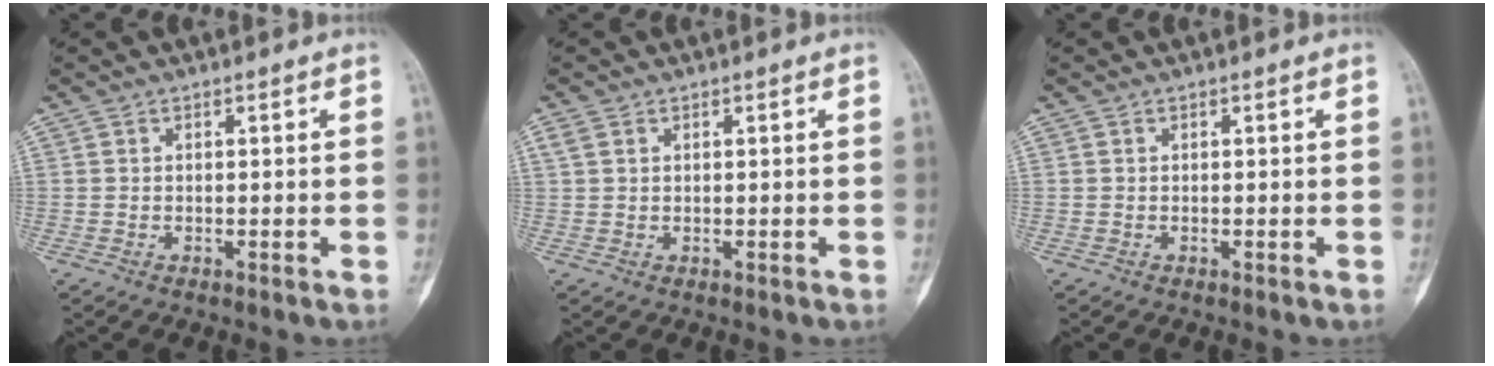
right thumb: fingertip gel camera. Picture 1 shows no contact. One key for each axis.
{"total": 1.6, "fx": 0.8, "fy": 1.1, "fz": 0.9, "tx": -0.021, "ty": 0.008, "tz": 0.019}
{"total": 0.0}